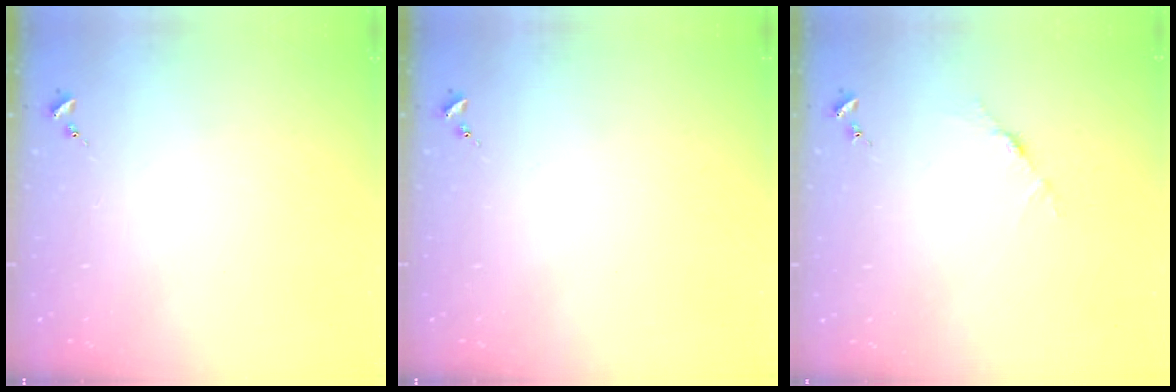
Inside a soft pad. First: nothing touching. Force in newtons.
{"total": 0.0}
{"total": 3.5, "press": 3.5, "slide": 0.4}